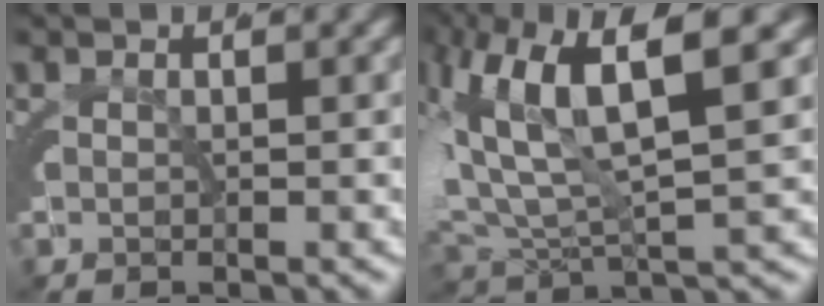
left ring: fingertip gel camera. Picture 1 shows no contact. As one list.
[{"total": 10.3, "force": [2.2, 6.7, 7.5], "torque": [-0.164, 0.001, 0.034]}]